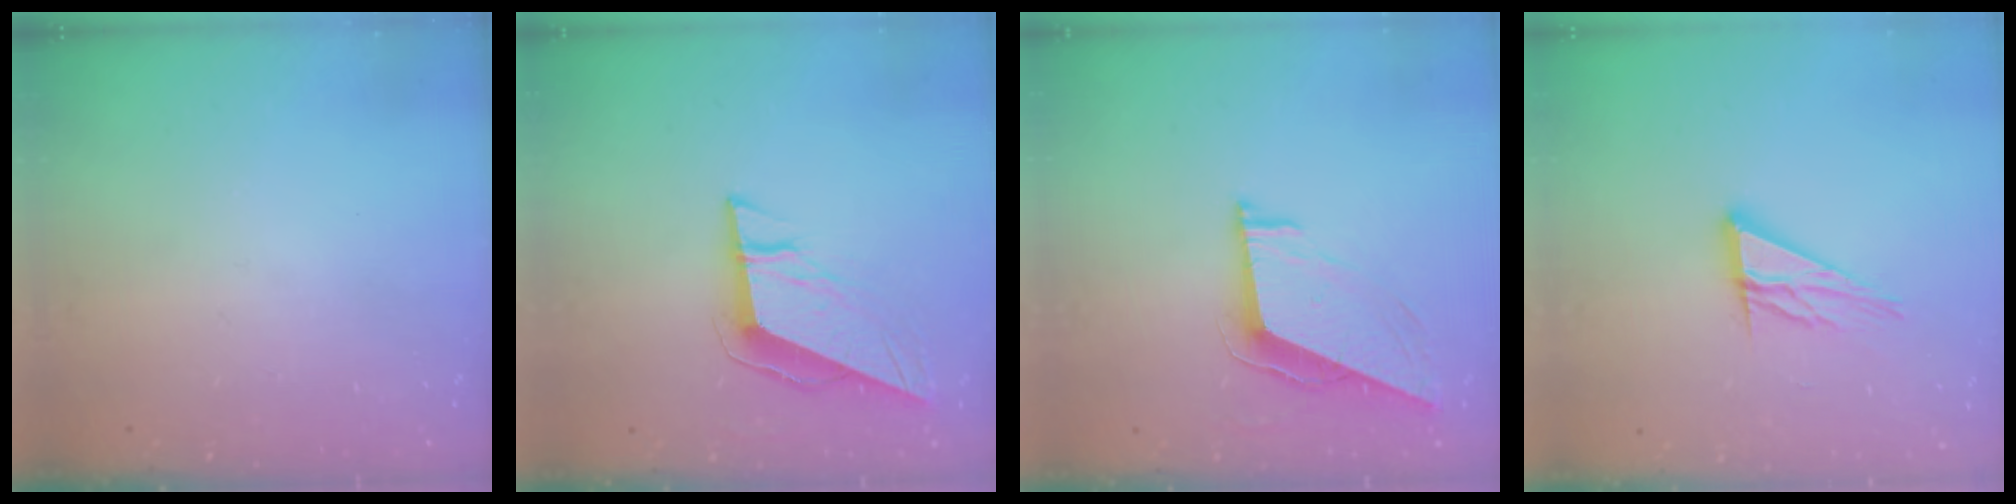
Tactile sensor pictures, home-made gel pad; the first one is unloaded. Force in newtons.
{"total": 9.5, "press": 9.4, "slide": 1.7}
{"total": 8.5, "press": 8.2, "slide": 2.2}
{"total": 10.9, "press": 10.9, "slide": 1.0}